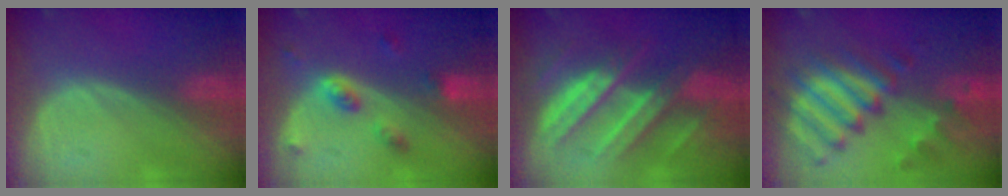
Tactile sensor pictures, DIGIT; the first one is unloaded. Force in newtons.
{"total": 5.1, "press": 4.5, "slide": 2.3}
{"total": 10.2, "press": 10.2, "slide": 1.0}
{"total": 11.4, "press": 9.8, "slide": 5.9}